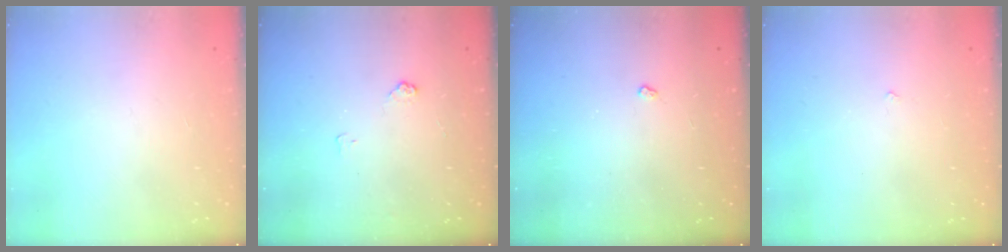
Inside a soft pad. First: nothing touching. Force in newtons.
{"total": 4.0, "press": 4.0, "slide": 0.5}
{"total": 2.5, "press": 2.4, "slide": 0.5}
{"total": 2.1, "press": 2.1, "slide": 0.4}